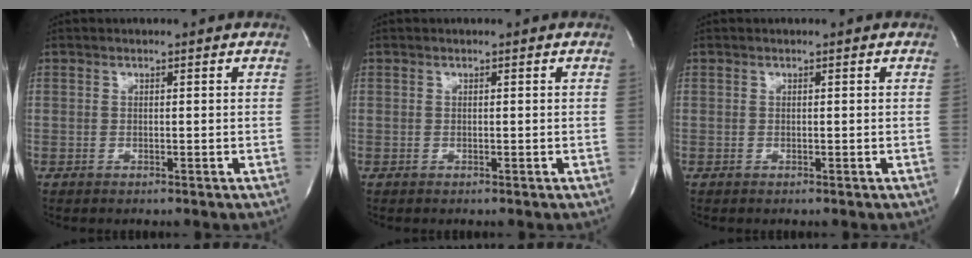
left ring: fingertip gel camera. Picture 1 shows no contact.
{"total": 0.0}
{"total": 0.0}